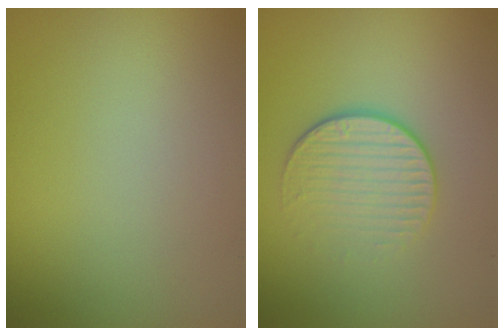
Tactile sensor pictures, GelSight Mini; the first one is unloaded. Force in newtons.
{"total": 3.9, "press": 2.7, "slide": 2.8}